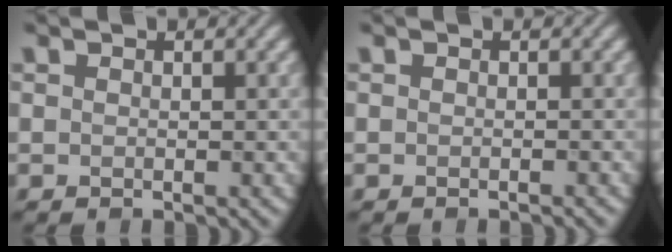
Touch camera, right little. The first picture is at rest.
{"total": 0.6, "force": [-0.4, 0.1, 0.4], "torque": [-0.002, 0.001, -0.009]}